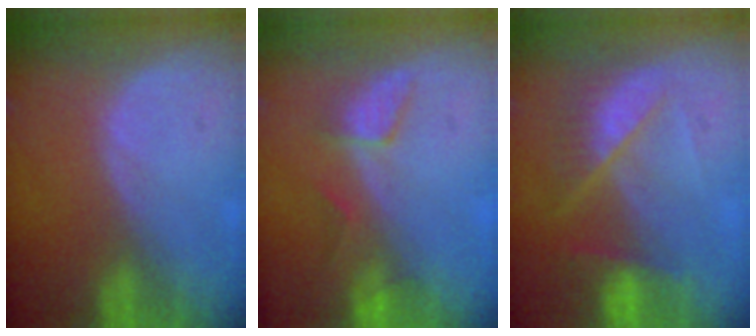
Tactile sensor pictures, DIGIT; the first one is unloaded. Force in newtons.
{"total": 3.2, "press": 3.1, "slide": 0.3}
{"total": 7.3, "press": 6.6, "slide": 3.3}